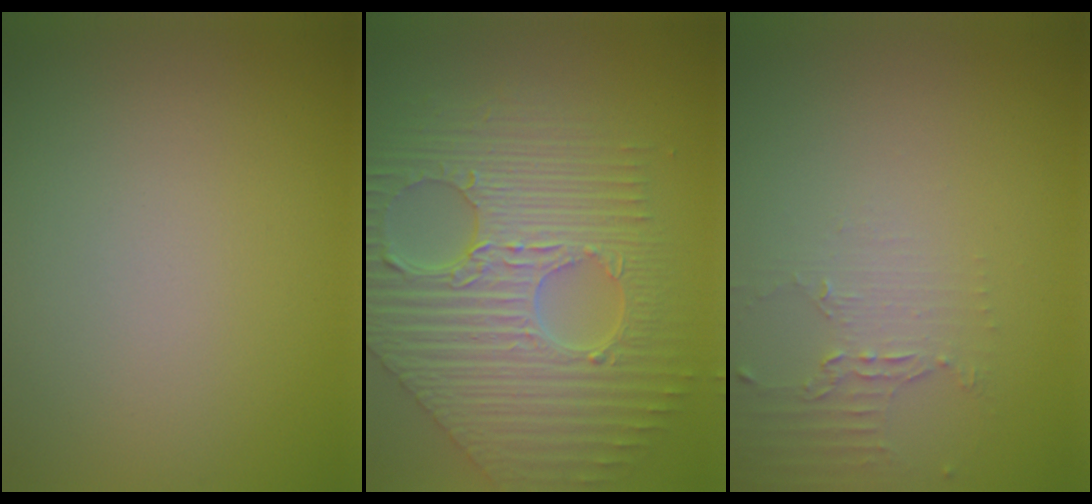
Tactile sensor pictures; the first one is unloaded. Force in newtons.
{"total": 10.1, "press": 7.0, "slide": 7.3}
{"total": 2.0, "press": 1.5, "slide": 1.4}